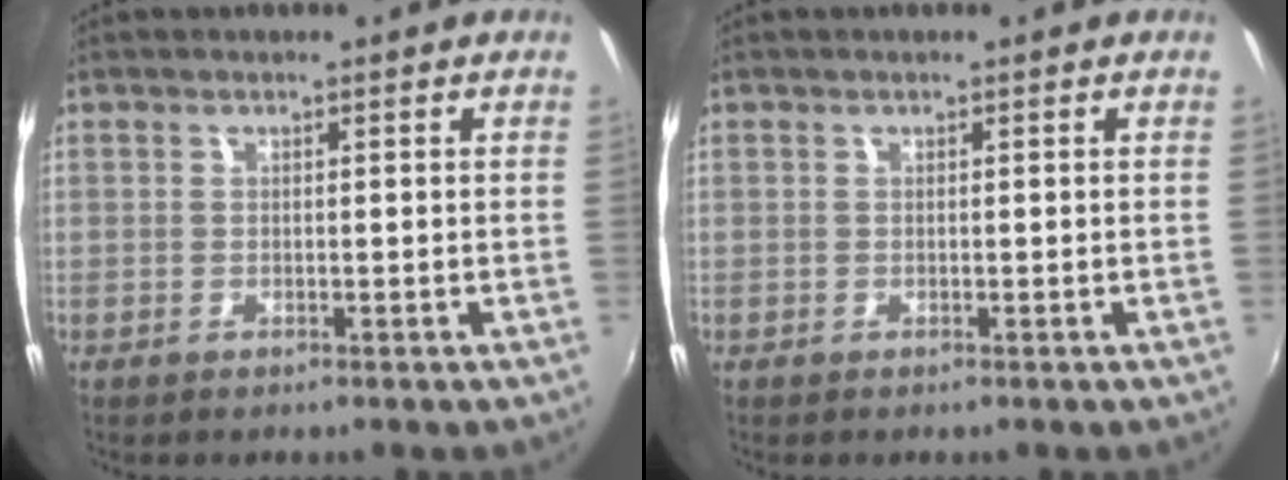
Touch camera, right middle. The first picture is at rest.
{"total": 0.0}